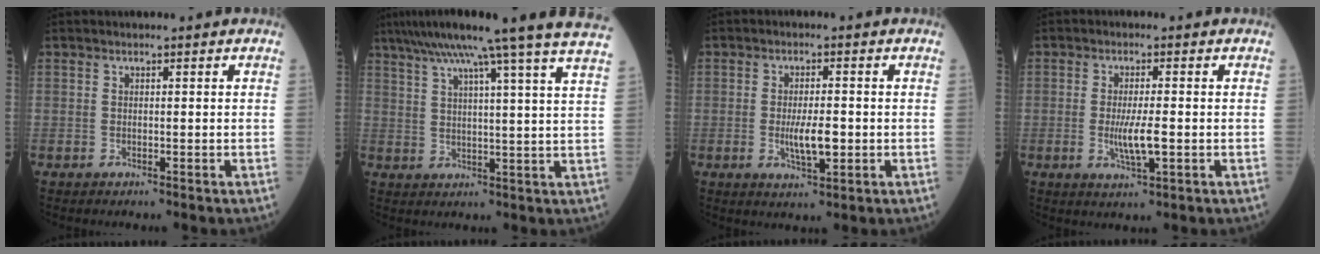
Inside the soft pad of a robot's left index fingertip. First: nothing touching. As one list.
[{"total": 22.3, "force": [18.2, -2.6, 12.5], "torque": [-0.212, -0.028, 0.234]}, {"total": 4.6, "force": [-0.8, 1.3, 4.4], "torque": [-0.082, -0.005, -0.013]}, {"total": 4.3, "force": [-0.8, 0.5, 4.2], "torque": [-0.085, -0.009, -0.014]}]